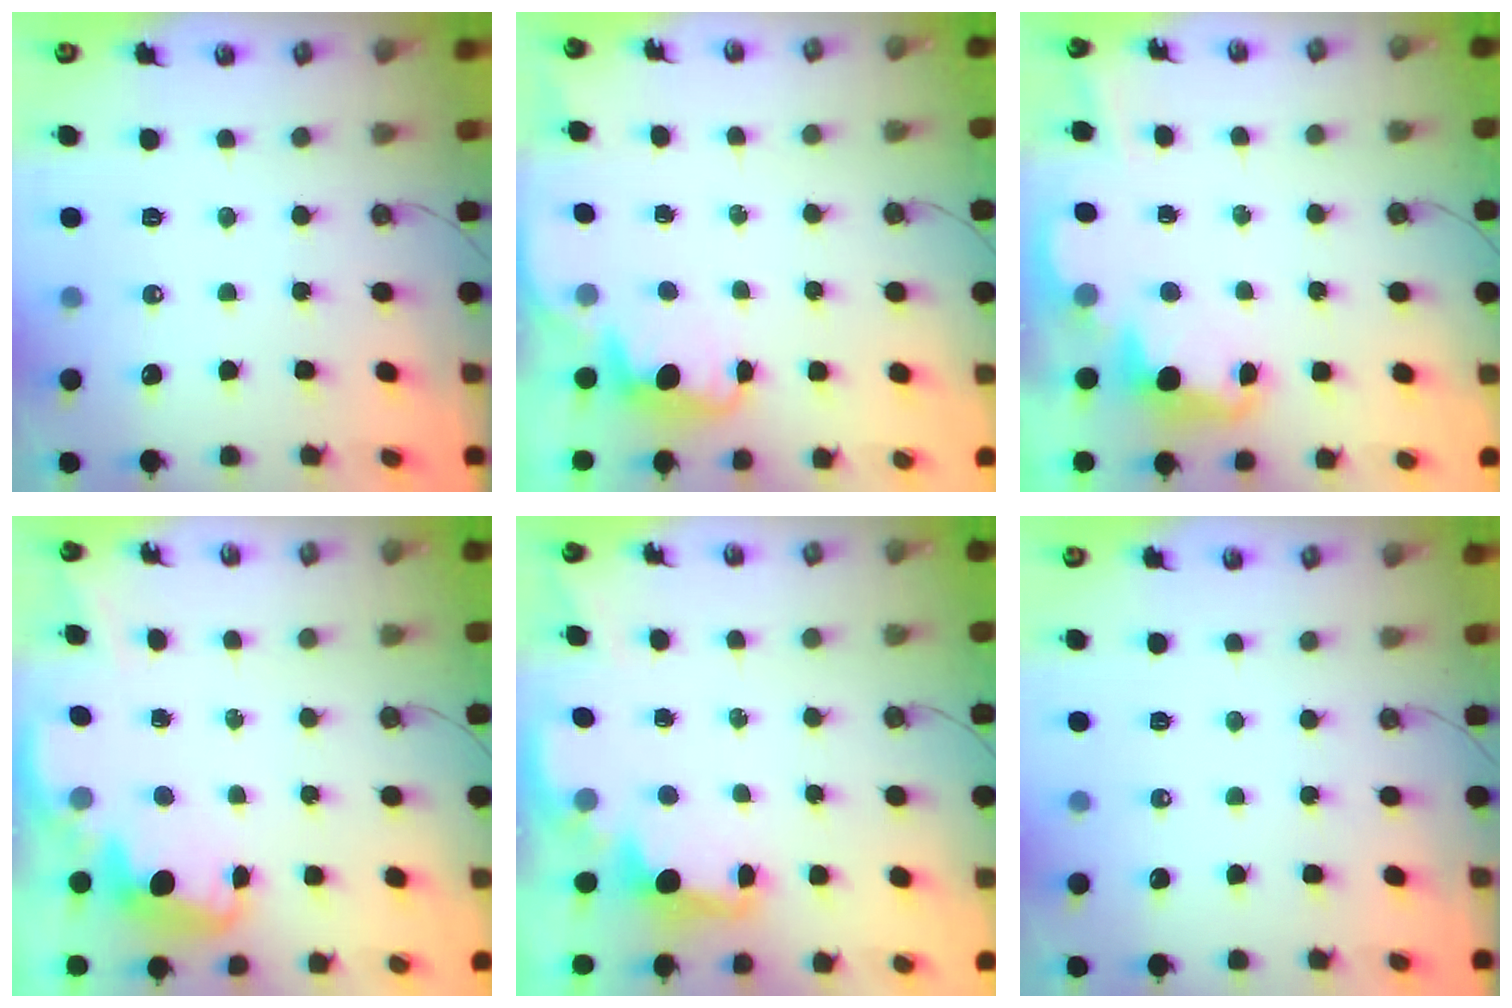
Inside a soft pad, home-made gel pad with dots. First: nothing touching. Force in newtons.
{"total": 2.1, "press": 2.0, "slide": 0.7}
{"total": 2.4, "press": 2.4, "slide": 0.6}
{"total": 2.6, "press": 2.4, "slide": 0.8}
{"total": 1.7, "press": 1.5, "slide": 0.7}
{"total": 0.0}